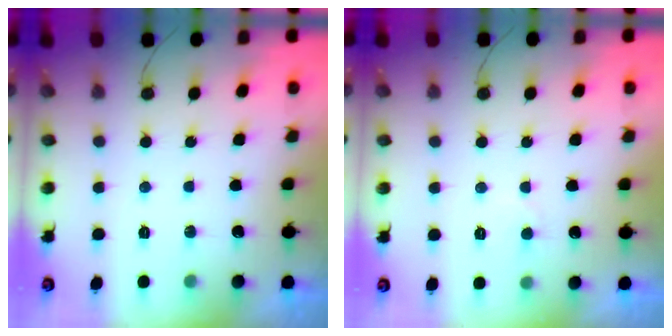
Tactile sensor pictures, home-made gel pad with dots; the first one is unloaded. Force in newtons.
{"total": 3.0, "press": 3.0, "slide": 0.3}